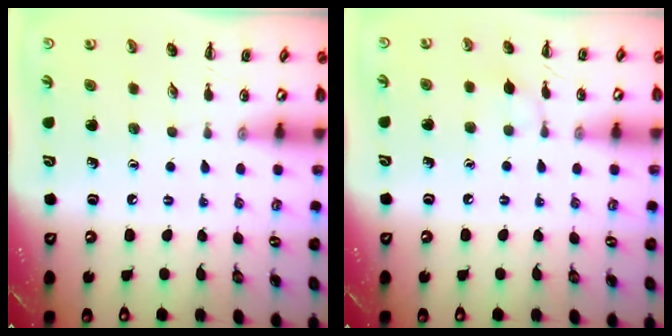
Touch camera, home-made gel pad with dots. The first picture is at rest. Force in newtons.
{"total": 5.3, "press": 5.1, "slide": 1.6}